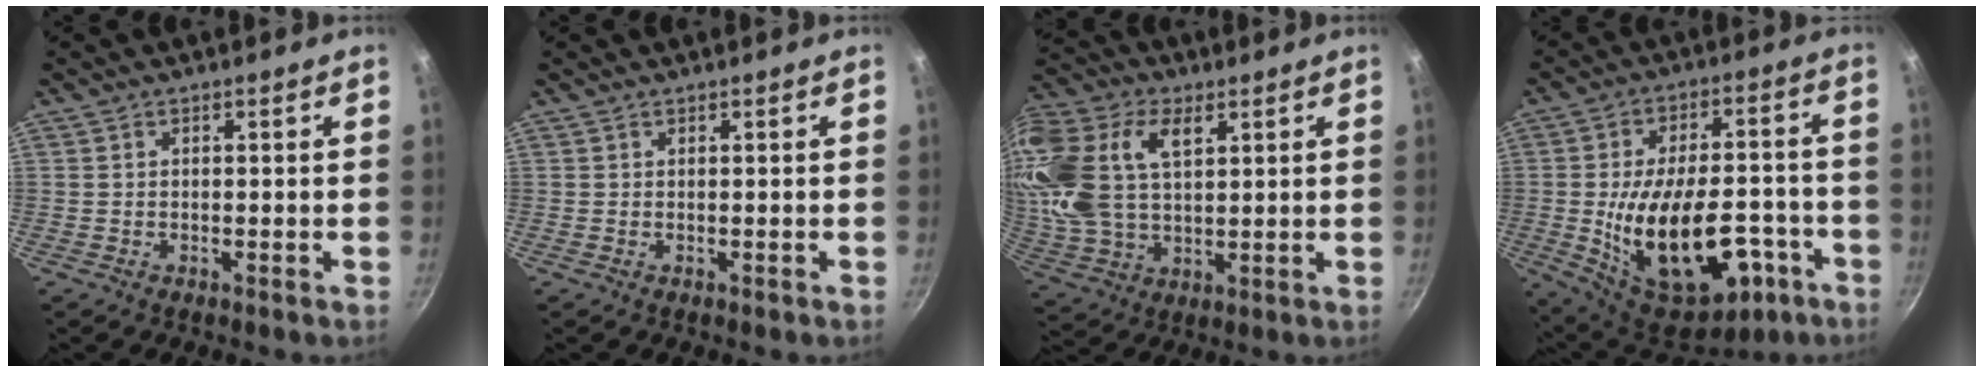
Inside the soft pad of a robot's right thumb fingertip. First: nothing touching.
{"total": 0.0}
{"total": 21.9, "force": [7.5, 13.7, 15.5], "torque": [-0.343, 0.005, 0.141]}
{"total": 25.0, "force": [-7.9, 13.4, 19.6], "torque": [-0.282, 0.033, -0.097]}